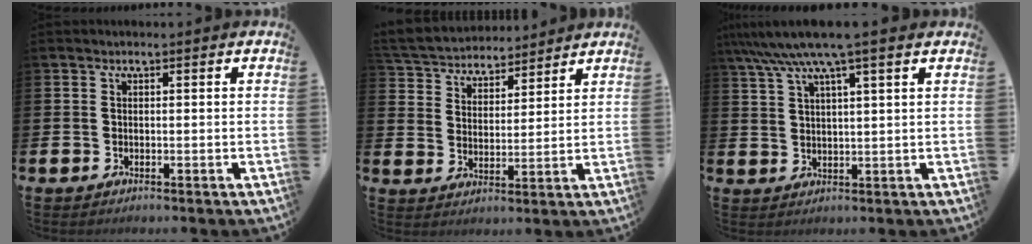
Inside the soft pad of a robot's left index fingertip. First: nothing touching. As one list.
[{"total": 5.1, "force": [4.9, 1.4, -0.2], "torque": [-0.020, -0.038, 0.085]}, {"total": 6.9, "force": [5.4, 0.3, 4.3], "torque": [-0.095, -0.014, 0.094]}]